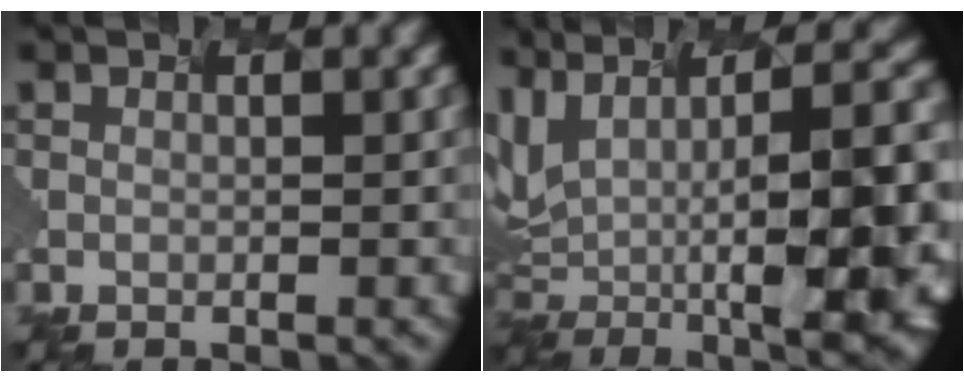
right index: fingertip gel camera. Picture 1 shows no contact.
{"total": 12.9, "force": [0.5, 6.5, 11.1], "torque": [-0.196, 0.015, 0.042]}